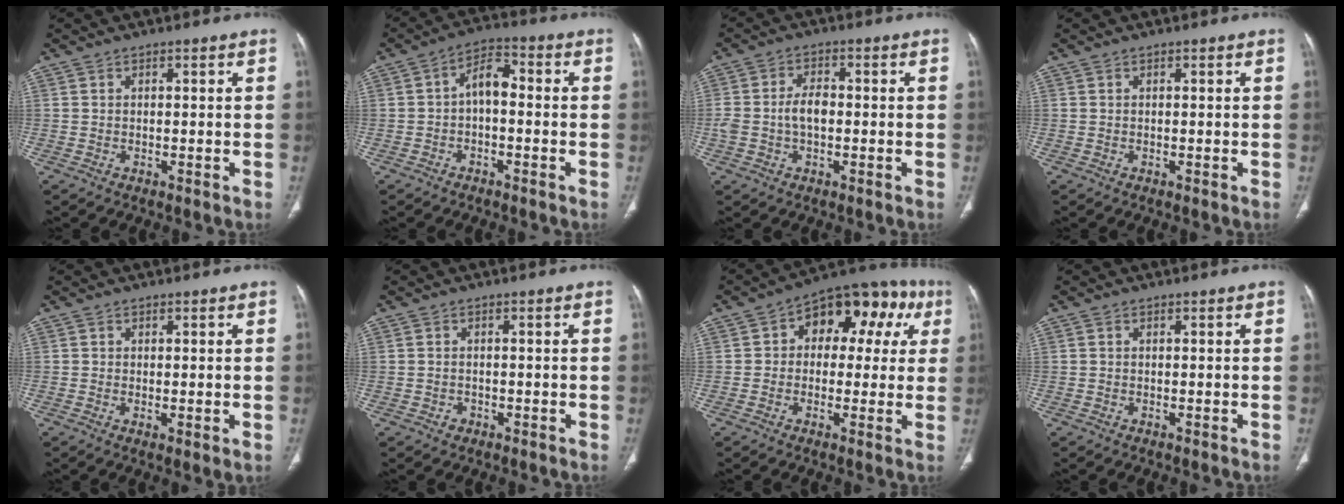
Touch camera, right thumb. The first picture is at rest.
{"total": 5.8, "force": [-0.7, 3.3, 4.8], "torque": [-0.071, 0.031, -0.023]}
{"total": 5.0, "force": [-0.6, 3.0, 4.0], "torque": [-0.084, 0.017, -0.012]}
{"total": 0.0}
{"total": 2.8, "force": [-0.4, 1.0, 2.6], "torque": [-0.048, -0.013, -0.007]}
{"total": 1.3, "force": [-0.6, 1.1, 0.3], "torque": [-0.001, 0.005, -0.009]}
{"total": 15.5, "force": [4.0, 10.1, 11.0], "torque": [-0.083, 0.039, 0.044]}
{"total": 0.0}